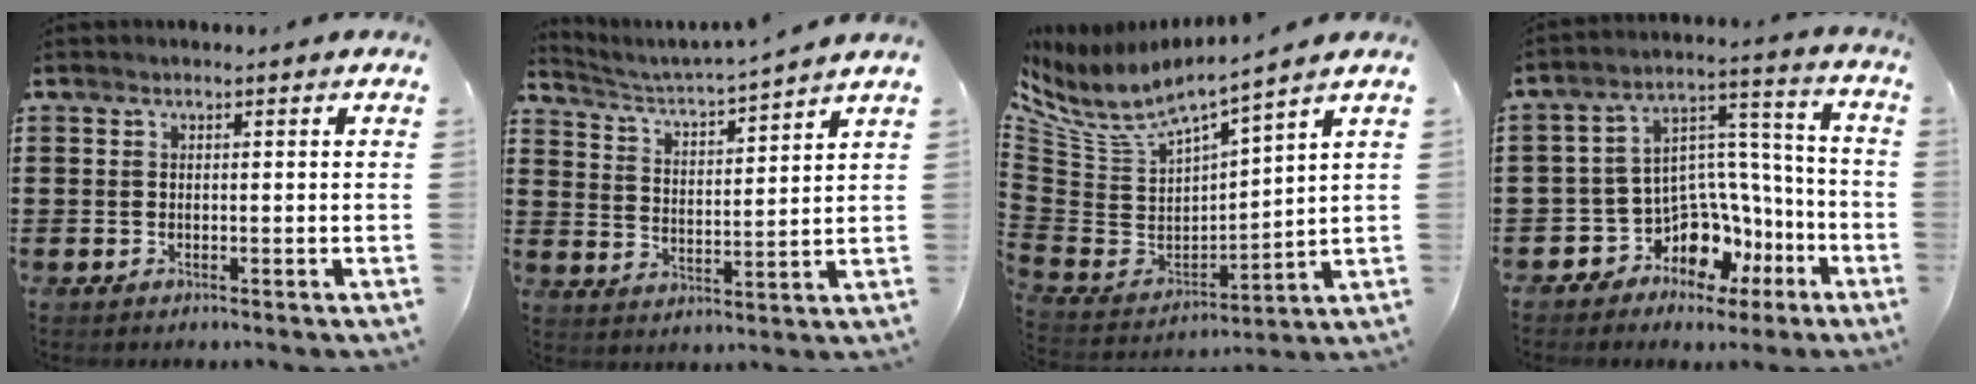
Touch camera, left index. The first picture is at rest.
{"total": 3.0, "force": [2.8, -0.6, 0.9], "torque": [-0.036, -0.030, 0.038]}
{"total": 4.6, "force": [4.0, 1.0, 2.1], "torque": [-0.066, -0.041, 0.064]}
{"total": 8.8, "force": [-5.2, 6.5, 2.9], "torque": [-0.066, 0.004, -0.084]}